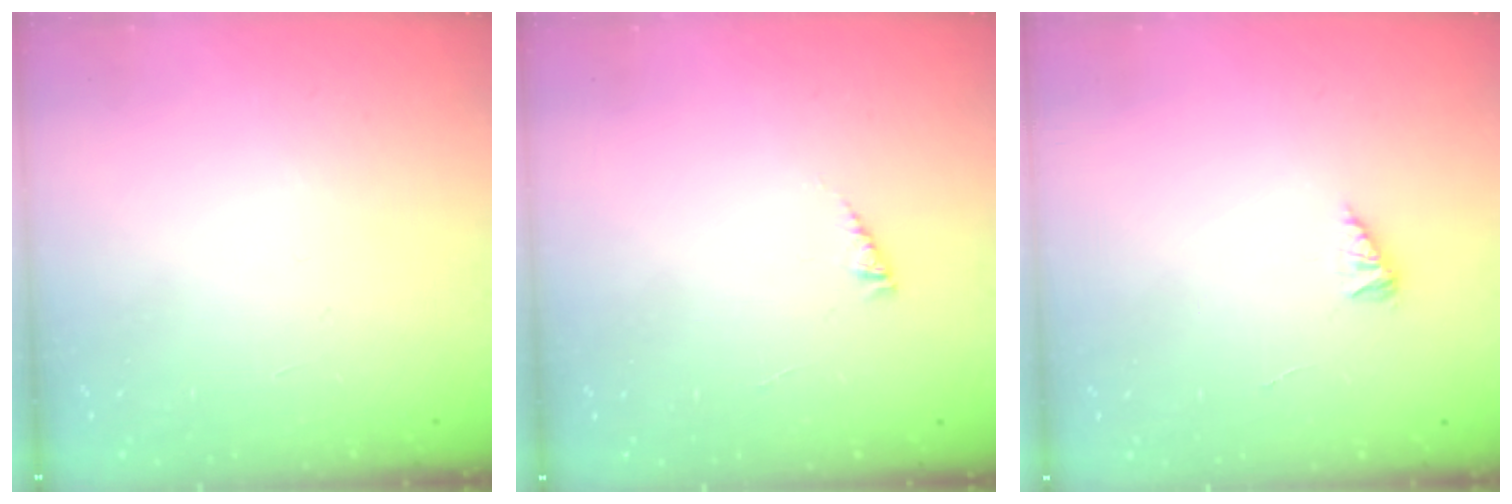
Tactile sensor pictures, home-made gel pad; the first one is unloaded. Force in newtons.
{"total": 2.5, "press": 2.5, "slide": 0.2}
{"total": 2.2, "press": 2.2, "slide": 0.5}